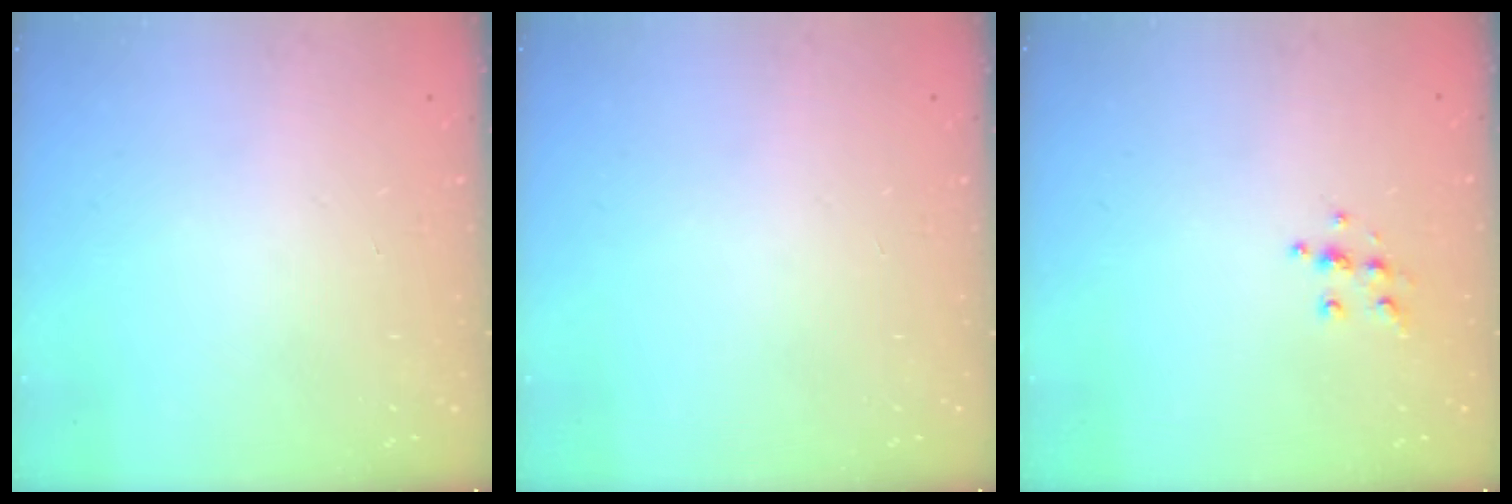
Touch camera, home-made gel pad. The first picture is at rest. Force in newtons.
{"total": 0.0}
{"total": 6.4, "press": 6.4, "slide": 0.6}